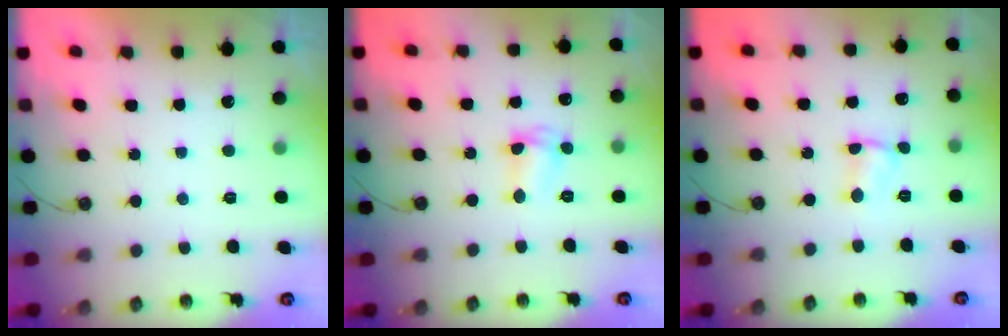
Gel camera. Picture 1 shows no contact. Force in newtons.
{"total": 4.0, "press": 4.0, "slide": 0.4}
{"total": 2.9, "press": 2.8, "slide": 0.3}